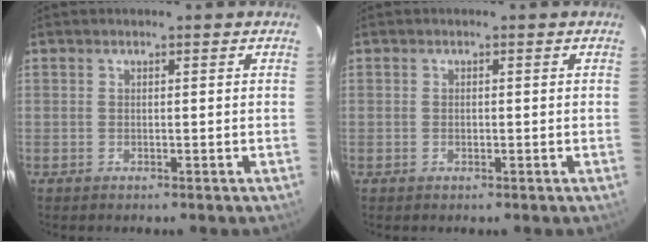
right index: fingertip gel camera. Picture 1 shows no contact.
{"total": 0.7, "force": [-0.2, 0.5, 0.4], "torque": [-0.006, 0.002, -0.002]}